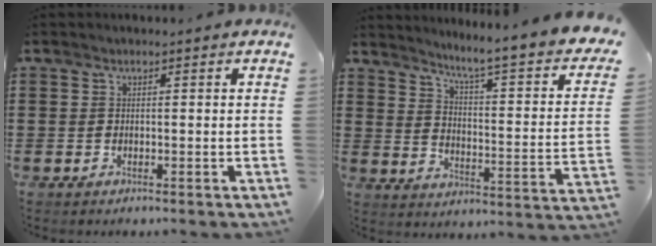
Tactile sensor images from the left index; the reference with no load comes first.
{"total": 5.2, "force": [3.7, -0.8, 3.5], "torque": [-0.079, -0.045, 0.047]}